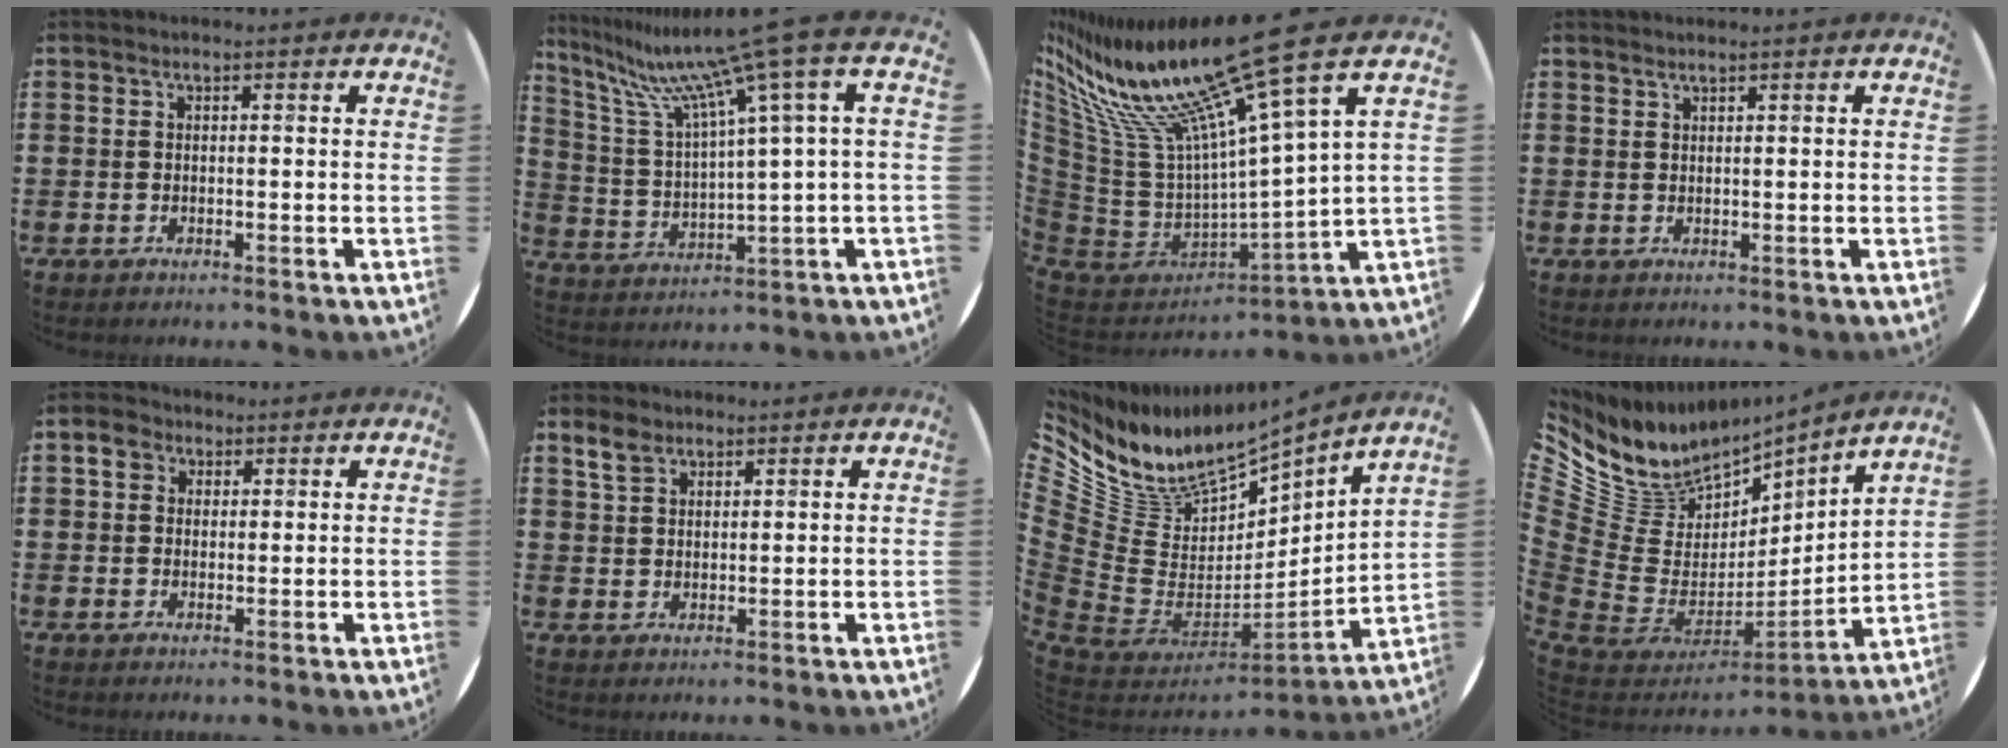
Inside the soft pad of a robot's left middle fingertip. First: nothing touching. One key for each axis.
{"total": 13.0, "fx": 8.7, "fy": 1.0, "fz": 9.6, "tx": -0.220, "ty": -0.045, "tz": 0.142}
{"total": 18.2, "fx": 13.9, "fy": 2.0, "fz": 11.6, "tx": -0.275, "ty": -0.103, "tz": 0.225}
{"total": 0.7, "fx": 0.6, "fy": -0.4, "fz": -0.2, "tx": 0.004, "ty": -0.002, "tz": 0.011}
{"total": 2.8, "fx": 1.6, "fy": 2.2, "fz": 0.7, "tx": -0.014, "ty": 0.008, "tz": 0.027}
{"total": 3.2, "fx": 2.3, "fy": 1.8, "fz": 1.3, "tx": -0.023, "ty": 0.002, "tz": 0.043}
{"total": 7.9, "fx": 6.7, "fy": 4.1, "fz": 1.3, "tx": -0.081, "ty": -0.074, "tz": 0.123}
{"total": 7.8, "fx": 4.6, "fy": 6.2, "fz": 1.3, "tx": -0.084, "ty": -0.058, "tz": 0.090}